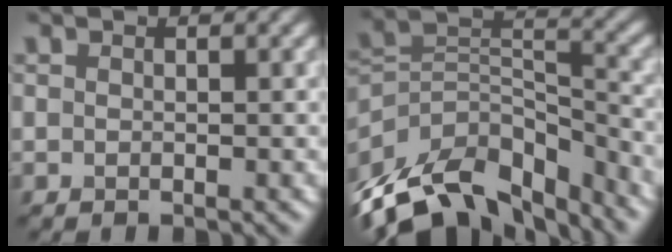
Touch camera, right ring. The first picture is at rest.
{"total": 14.3, "force": [-10.5, 7.1, 6.4], "torque": [-0.145, 0.011, -0.174]}